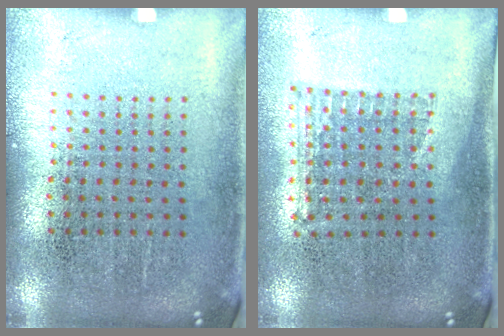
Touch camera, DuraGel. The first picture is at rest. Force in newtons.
{"total": 1.0, "press": 0.8, "slide": 0.6}